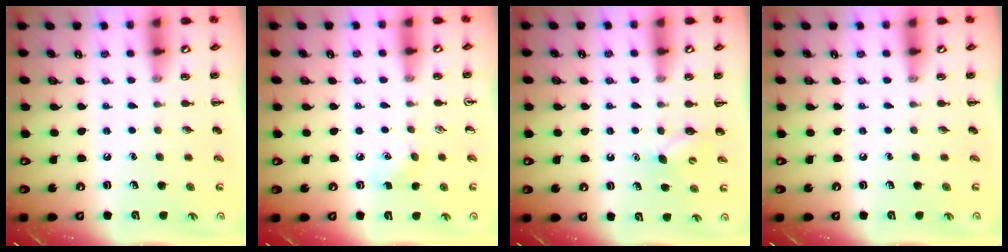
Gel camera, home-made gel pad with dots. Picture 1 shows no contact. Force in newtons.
{"total": 4.4, "press": 4.2, "slide": 1.2}
{"total": 5.4, "press": 5.2, "slide": 1.5}
{"total": 0.0}